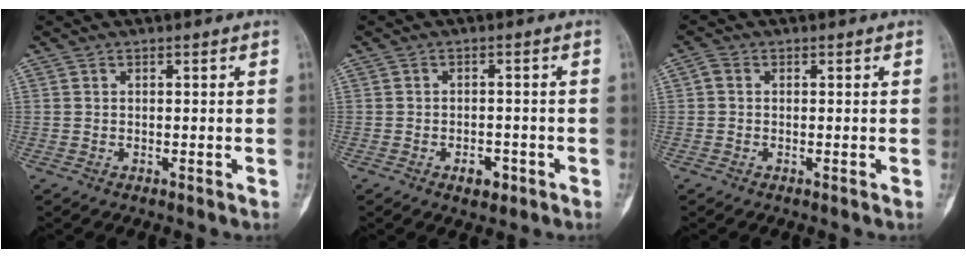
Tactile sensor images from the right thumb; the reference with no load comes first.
{"total": 3.3, "force": [-1.7, 1.9, 2.1], "torque": [-0.019, 0.009, -0.022]}
{"total": 1.4, "force": [0.0, 1.1, 0.8], "torque": [-0.014, 0.001, -0.006]}